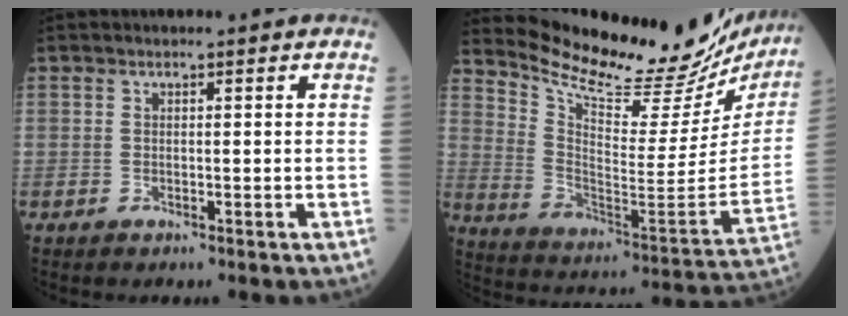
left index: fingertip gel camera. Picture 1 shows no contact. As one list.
[{"total": 26.8, "force": [24.5, 5.4, 9.3], "torque": [-0.154, -0.088, 0.331]}]